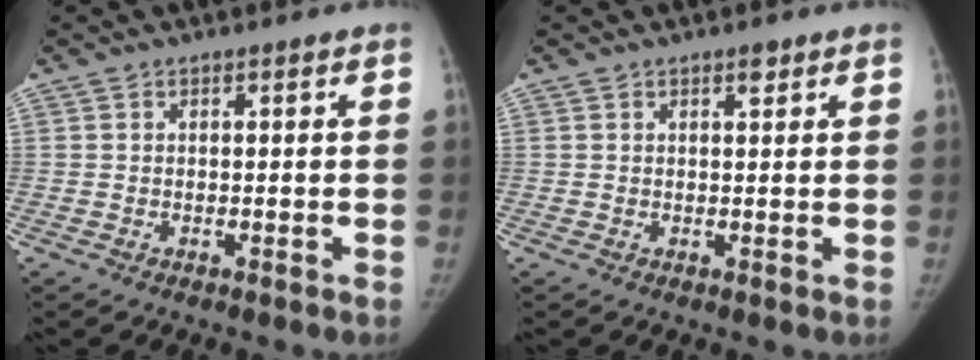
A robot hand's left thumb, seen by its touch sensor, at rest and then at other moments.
{"total": 1.5, "force": [1.0, 0.6, 1.0], "torque": [-0.009, -0.004, 0.014]}